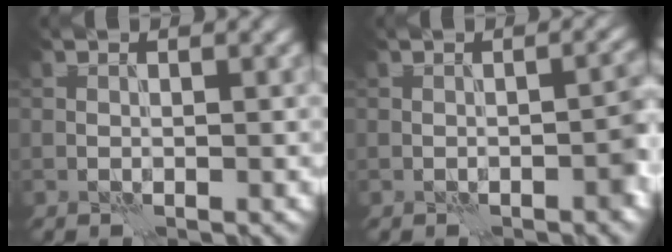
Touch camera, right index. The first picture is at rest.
{"total": 1.9, "force": [-0.9, 0.6, 1.6], "torque": [-0.021, 0.010, -0.014]}